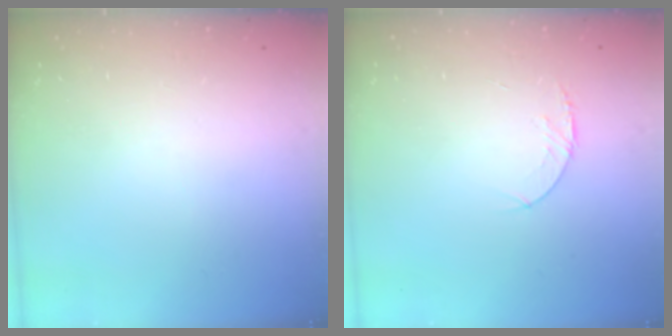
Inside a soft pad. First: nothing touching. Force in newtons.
{"total": 4.0, "press": 3.9, "slide": 0.5}